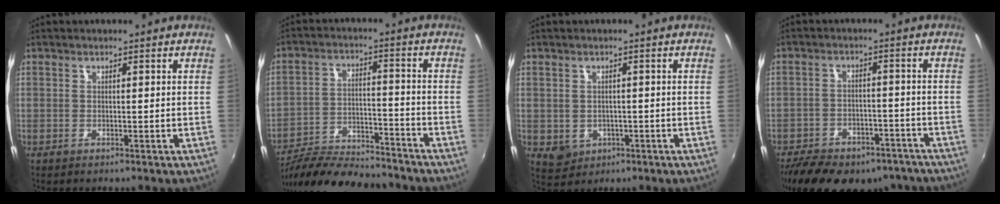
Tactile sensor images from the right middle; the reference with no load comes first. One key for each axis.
{"total": 18.3, "fx": -16.2, "fy": 3.7, "fz": 7.6, "tx": -0.151, "ty": -0.019, "tz": -0.255}
{"total": 4.2, "fx": -0.8, "fy": 3.7, "fz": 1.6, "tx": -0.038, "ty": -0.002, "tz": -0.001}
{"total": 21.6, "fx": -16.5, "fy": 10.0, "fz": 9.6, "tx": -0.202, "ty": -0.006, "tz": -0.215}